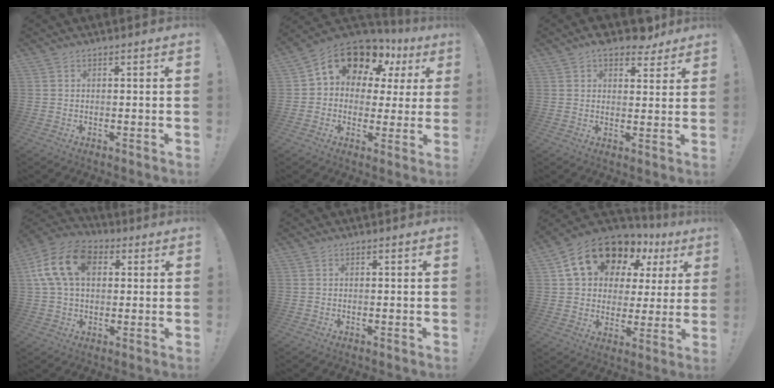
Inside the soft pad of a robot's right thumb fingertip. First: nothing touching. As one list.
[{"total": 13.9, "force": [8.9, 8.2, 6.8], "torque": [-0.106, -0.063, 0.160]}, {"total": 7.9, "force": [6.4, 3.8, 2.7], "torque": [-0.028, -0.038, 0.115]}, {"total": 16.5, "force": [4.4, 11.1, 11.3], "torque": [-0.212, 0.007, 0.084]}, {"total": 0.0}, {"total": 17.7, "force": [11.1, 10.9, 8.3], "torque": [-0.138, -0.065, 0.214]}]